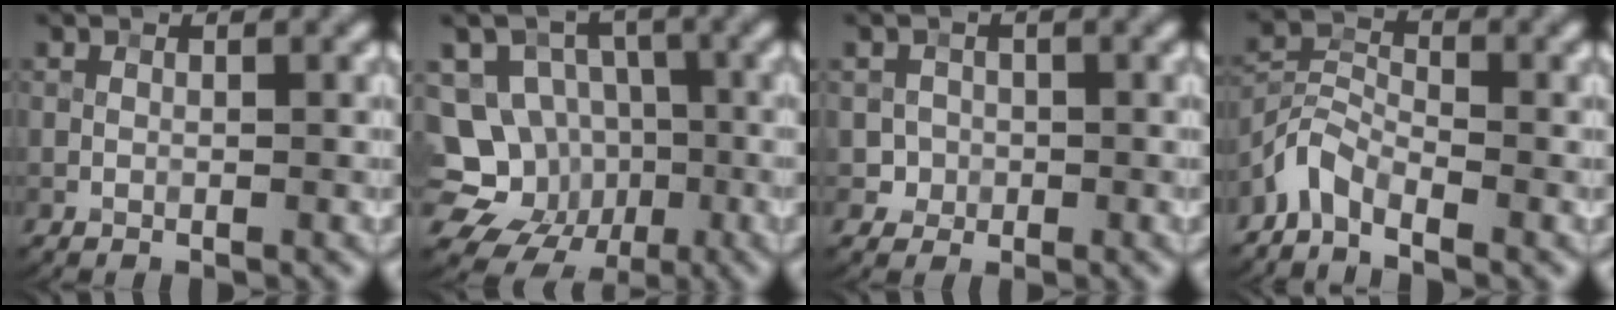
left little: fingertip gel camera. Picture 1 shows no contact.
{"total": 13.4, "force": [-3.6, 12.0, 4.7], "torque": [-0.108, 0.009, -0.064]}
{"total": 2.1, "force": [0.3, 2.0, 0.7], "torque": [-0.010, 0.002, 0.012]}
{"total": 3.3, "force": [-3.0, 0.9, 1.1], "torque": [-0.025, 0.007, -0.075]}